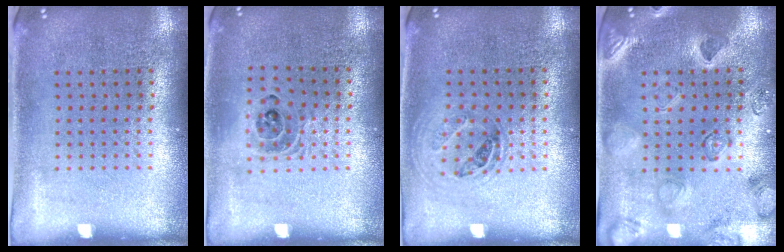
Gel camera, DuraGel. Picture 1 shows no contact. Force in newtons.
{"total": 1.2, "press": 1.1, "slide": 0.6}
{"total": 1.1, "press": 0.9, "slide": 0.6}
{"total": 2.3, "press": 2.3, "slide": 0.6}